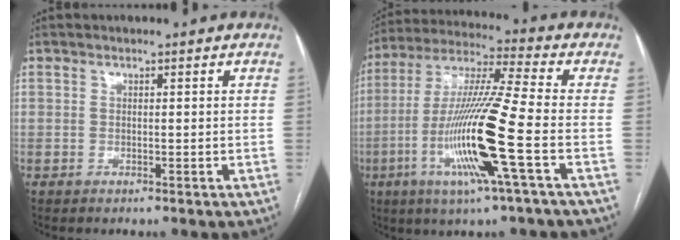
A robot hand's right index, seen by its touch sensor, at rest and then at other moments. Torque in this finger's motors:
{"motor_torque": [2.14, 0.00, 1.05, 0.21]}